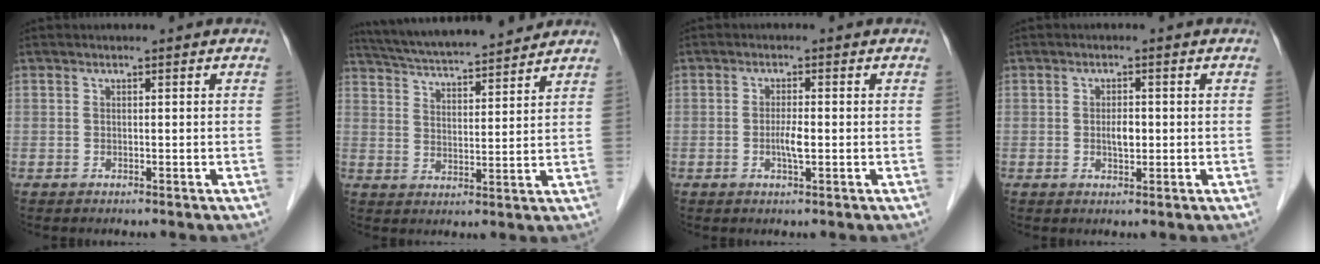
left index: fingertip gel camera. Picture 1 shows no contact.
{"total": 14.9, "force": [13.6, 1.2, 5.8], "torque": [-0.107, 0.019, 0.216]}
{"total": 2.5, "force": [-0.7, 0.3, 2.4], "torque": [-0.047, -0.005, -0.013]}
{"total": 2.2, "force": [-0.3, 1.0, 1.9], "torque": [-0.035, -0.003, -0.005]}